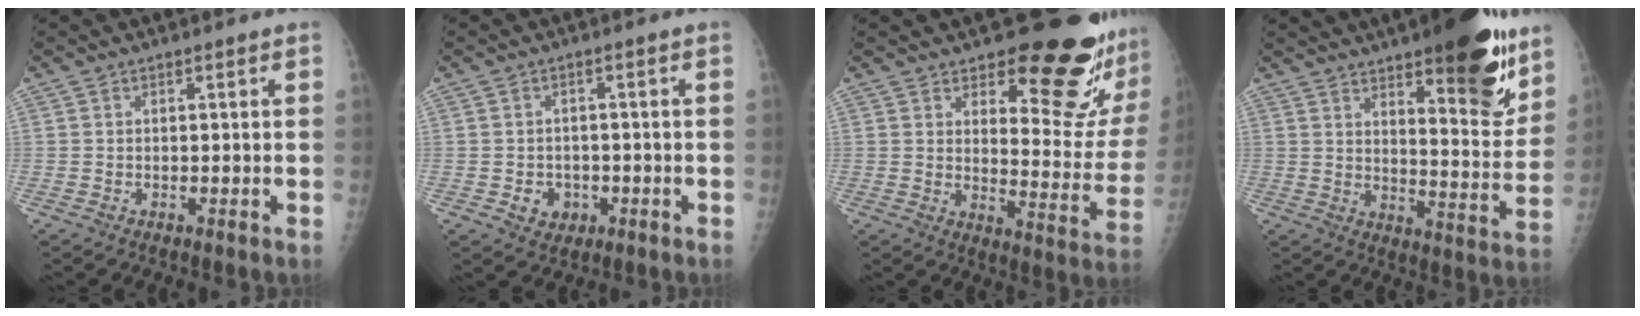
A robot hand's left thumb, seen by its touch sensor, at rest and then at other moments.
{"total": 3.9, "force": [-1.2, 3.4, 1.6], "torque": [-0.006, 0.006, -0.010]}
{"total": 20.3, "force": [15.0, 6.5, 12.1], "torque": [-0.114, -0.123, 0.190]}
{"total": 19.3, "force": [12.0, 5.6, 14.0], "torque": [-0.152, -0.076, 0.172]}